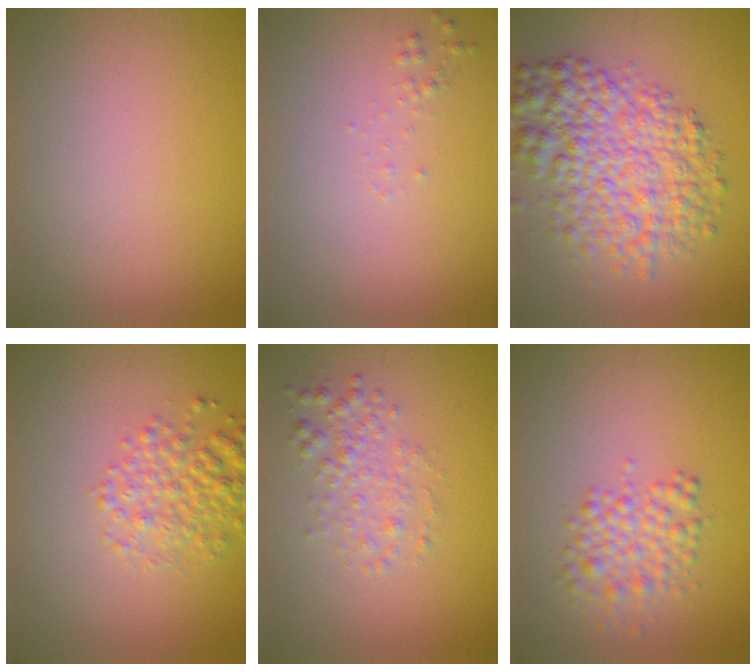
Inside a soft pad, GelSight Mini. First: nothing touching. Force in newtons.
{"total": 0.6, "press": 0.6, "slide": 0.0}
{"total": 7.6, "press": 7.6, "slide": 0.2}
{"total": 3.5, "press": 3.5, "slide": 0.2}
{"total": 2.2, "press": 2.2, "slide": 0.0}
{"total": 3.1, "press": 3.1, "slide": 0.0}